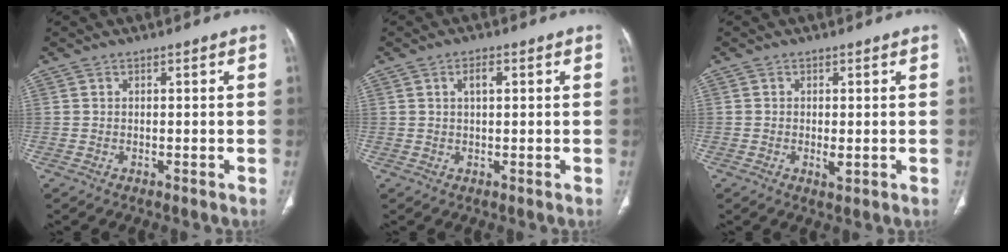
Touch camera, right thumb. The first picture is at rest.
{"total": 2.3, "force": [0.7, 1.0, 1.9], "torque": [-0.034, 0.003, 0.013]}
{"total": 1.7, "force": [-0.3, 0.7, 1.6], "torque": [-0.031, -0.006, -0.003]}